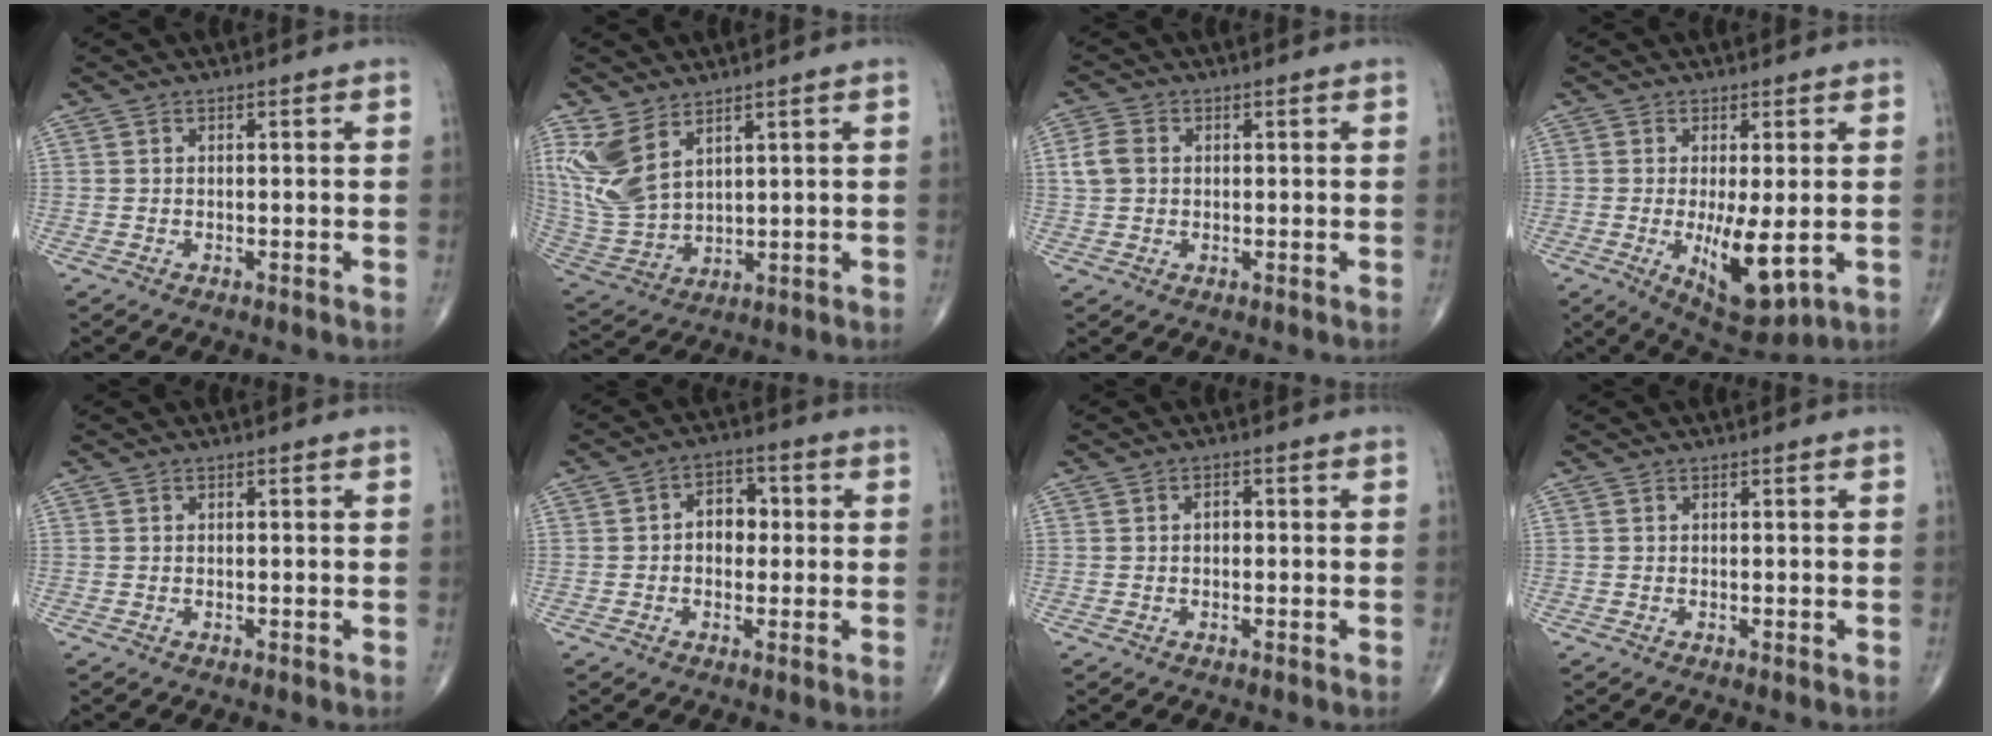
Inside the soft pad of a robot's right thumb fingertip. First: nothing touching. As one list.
[{"total": 10.7, "force": [6.0, 5.8, 6.8], "torque": [-0.147, -0.026, 0.143]}, {"total": 4.2, "force": [0.6, 3.4, 2.5], "torque": [-0.050, 0.008, 0.007]}, {"total": 9.7, "force": [-1.5, 3.2, 9.0], "torque": [-0.142, -0.028, -0.013]}, {"total": 0.0}, {"total": 5.8, "force": [0.3, 4.2, 4.0], "torque": [-0.036, 0.014, -0.004]}, {"total": 1.5, "force": [0.0, 1.0, 1.0], "torque": [-0.014, 0.005, -0.002]}, {"total": 0.0}]